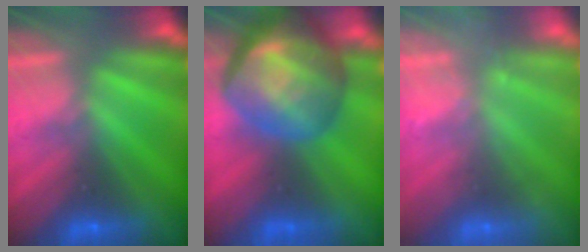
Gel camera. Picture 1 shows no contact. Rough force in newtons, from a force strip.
{"total": 10.0}
{"total": 2.4}